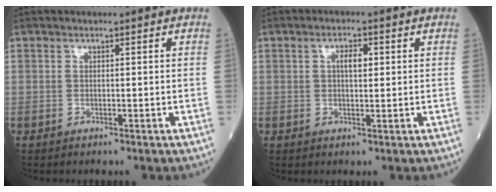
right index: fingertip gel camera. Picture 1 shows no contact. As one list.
[{"total": 2.8, "force": [0.7, 1.1, 2.4], "torque": [-0.040, 0.003, 0.011]}]